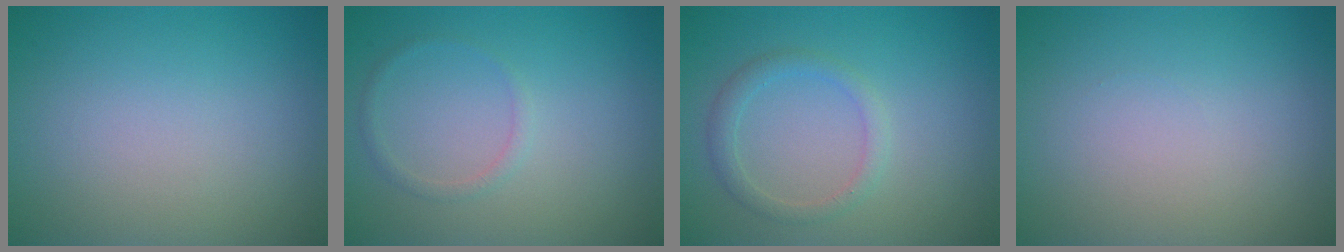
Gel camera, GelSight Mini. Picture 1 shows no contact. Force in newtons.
{"total": 1.0, "press": 1.0, "slide": 0.0}
{"total": 1.8, "press": 1.8, "slide": 0.2}
{"total": 0.0}